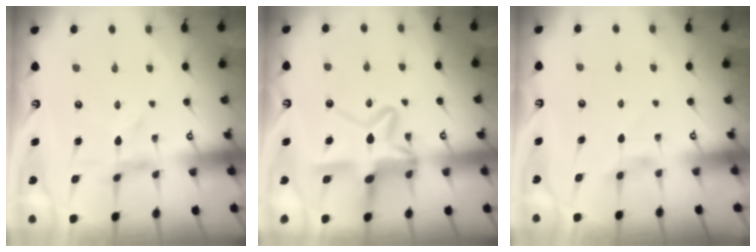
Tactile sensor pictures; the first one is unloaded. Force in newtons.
{"total": 15.8, "press": 15.7, "slide": 1.3}
{"total": 2.7, "press": 2.7, "slide": 0.3}